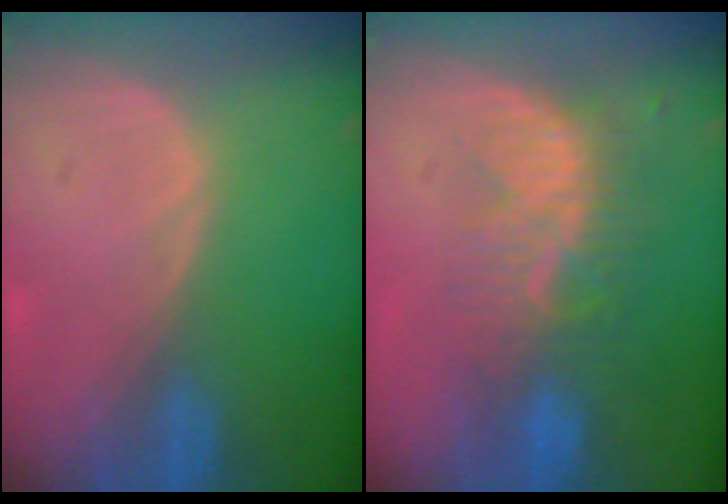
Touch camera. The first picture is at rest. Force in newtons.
{"total": 8.1, "press": 7.4, "slide": 3.5}